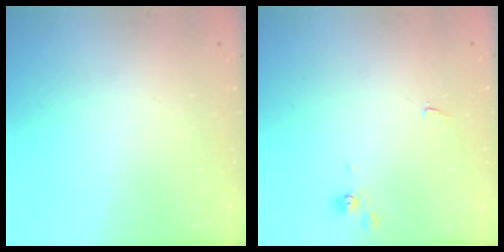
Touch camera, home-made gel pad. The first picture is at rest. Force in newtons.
{"total": 0.7, "press": 0.5, "slide": 0.4}